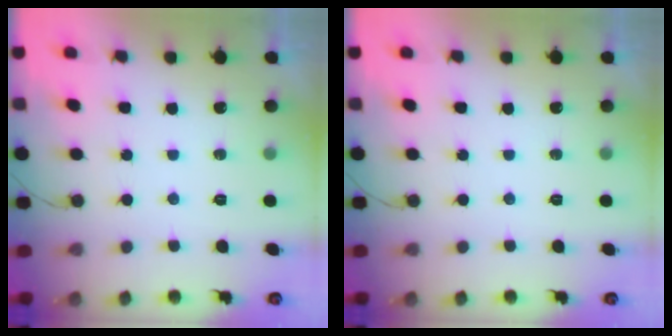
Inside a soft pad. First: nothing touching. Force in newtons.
{"total": 0.0}